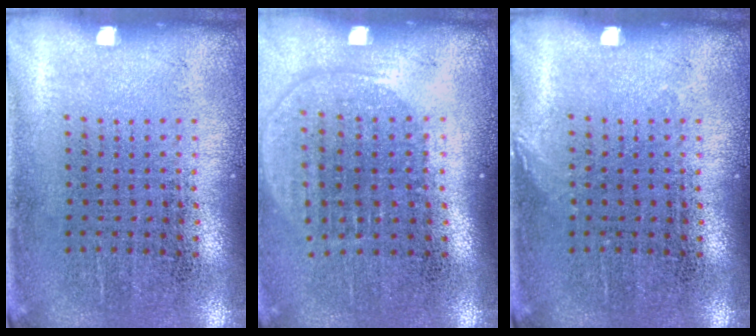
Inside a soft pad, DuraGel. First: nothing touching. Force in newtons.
{"total": 1.4, "press": 1.2, "slide": 0.7}
{"total": 0.6, "press": 0.5, "slide": 0.1}